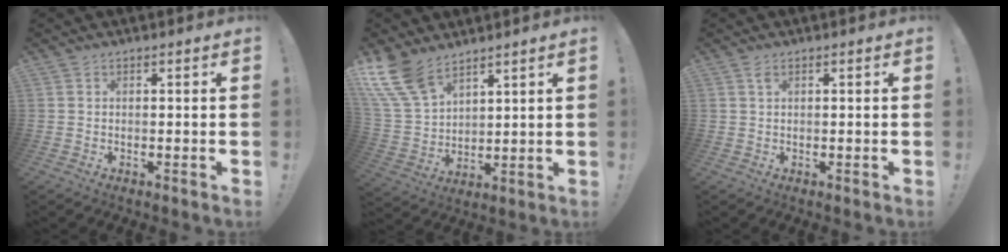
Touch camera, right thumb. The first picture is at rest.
{"total": 13.6, "force": [9.8, 7.0, 6.2], "torque": [-0.140, -0.057, 0.192]}
{"total": 1.2, "force": [0.6, 0.5, 1.0], "torque": [-0.019, 0.001, 0.011]}